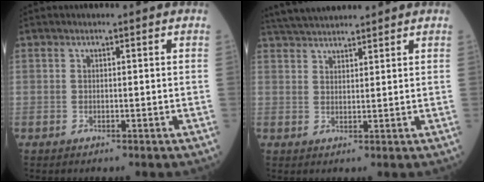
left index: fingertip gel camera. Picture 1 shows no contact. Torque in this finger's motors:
{"motor_torque": [-0.13, -0.27, 0.12, 0.09]}